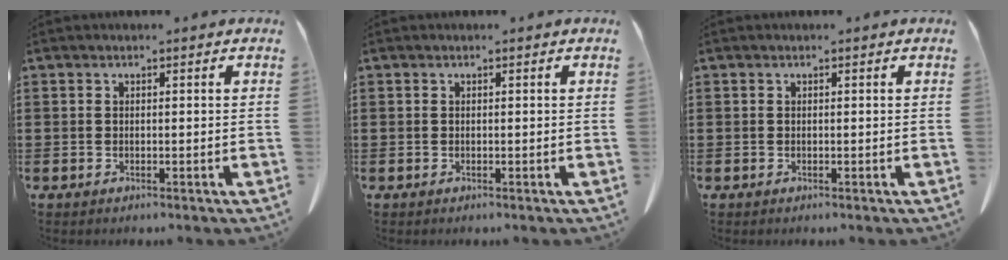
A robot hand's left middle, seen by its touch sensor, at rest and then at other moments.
{"total": 0.0}
{"total": 0.0}